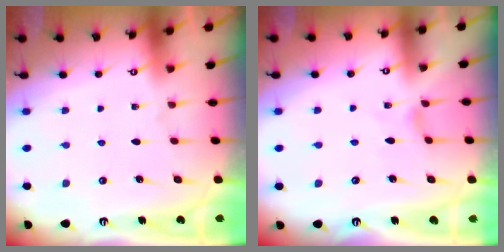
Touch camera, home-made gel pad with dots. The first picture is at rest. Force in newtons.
{"total": 0.0}